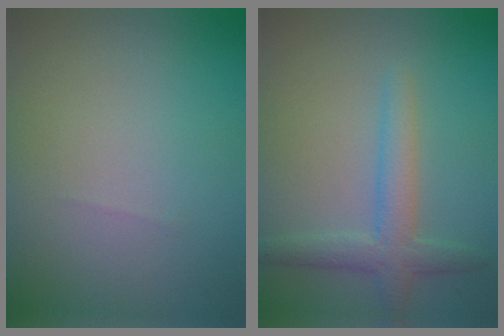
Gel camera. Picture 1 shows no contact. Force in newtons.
{"total": 3.0, "press": 3.0, "slide": 0.2}